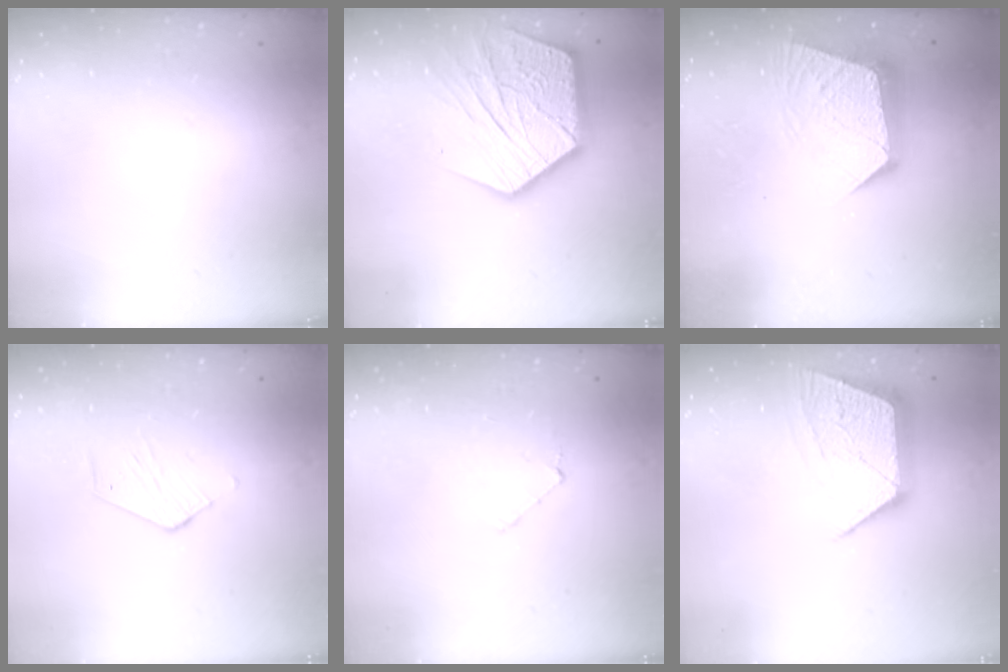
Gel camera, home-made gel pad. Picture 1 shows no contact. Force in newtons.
{"total": 20.8, "press": 20.7, "slide": 1.6}
{"total": 10.4, "press": 10.4, "slide": 0.7}
{"total": 2.6, "press": 2.6, "slide": 0.2}
{"total": 3.4, "press": 3.4, "slide": 0.3}
{"total": 11.8, "press": 11.8, "slide": 0.6}